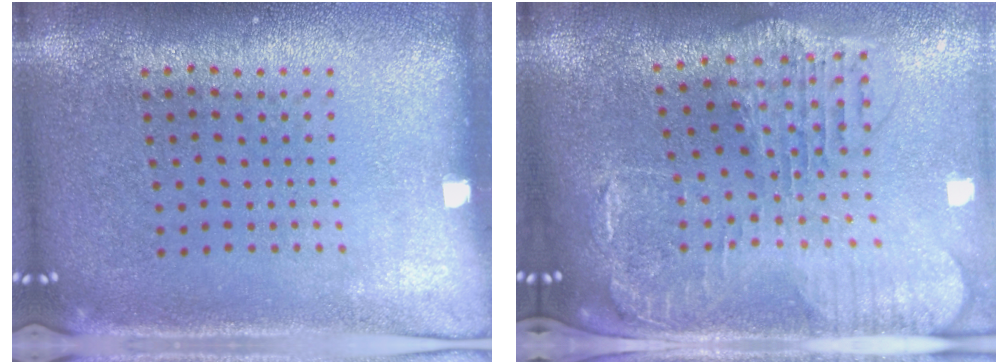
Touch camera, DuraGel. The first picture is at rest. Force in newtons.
{"total": 2.2, "press": 2.0, "slide": 1.0}